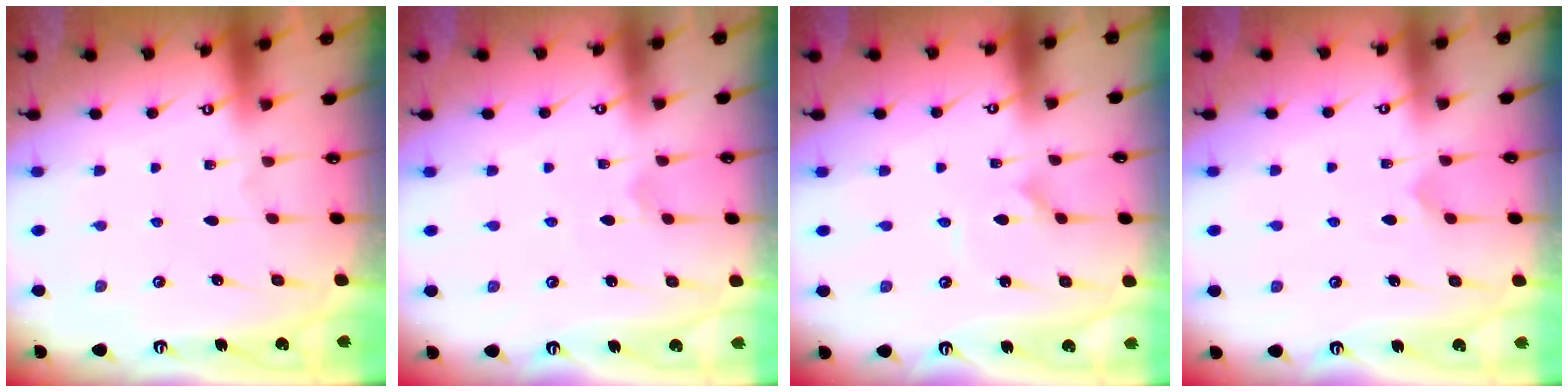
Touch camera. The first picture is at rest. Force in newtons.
{"total": 2.8, "press": 2.8, "slide": 0.4}
{"total": 1.1, "press": 1.1, "slide": 0.1}
{"total": 4.0, "press": 4.0, "slide": 0.3}